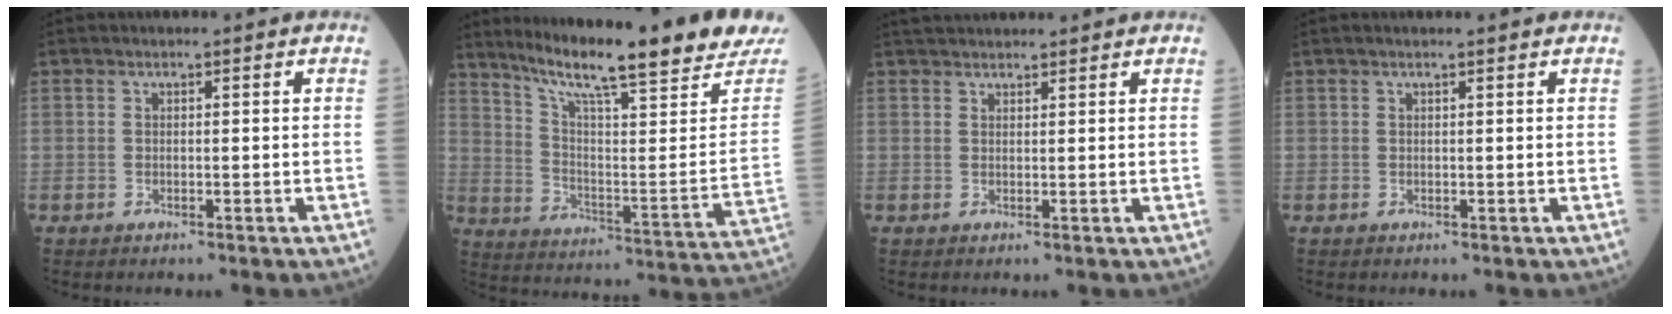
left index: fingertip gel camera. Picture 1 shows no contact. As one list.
[{"total": 23.3, "force": [19.0, 0.7, 13.4], "torque": [-0.214, -0.054, 0.268]}, {"total": 5.6, "force": [5.3, 0.8, 1.8], "torque": [-0.024, 0.040, 0.080]}, {"total": 1.4, "force": [1.2, -0.2, 0.7], "torque": [-0.012, 0.010, 0.020]}]